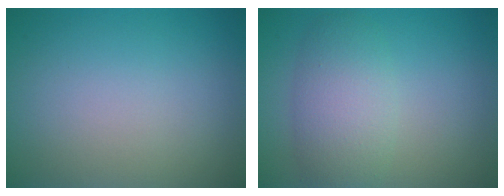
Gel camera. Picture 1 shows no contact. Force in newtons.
{"total": 4.8, "press": 4.8, "slide": 0.3}